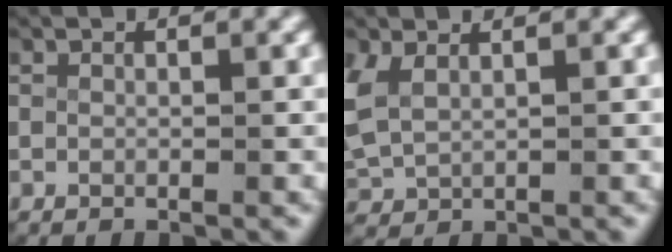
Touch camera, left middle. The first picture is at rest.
{"total": 3.4, "force": [0.6, 2.8, 1.8], "torque": [-0.075, -0.013, 0.029]}